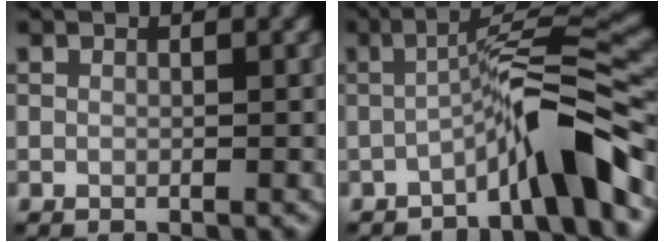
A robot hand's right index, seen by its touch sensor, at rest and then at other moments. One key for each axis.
{"total": 6.8, "fx": -3.4, "fy": 0.7, "fz": 5.9, "tx": -0.091, "ty": 0.029, "tz": -0.066}